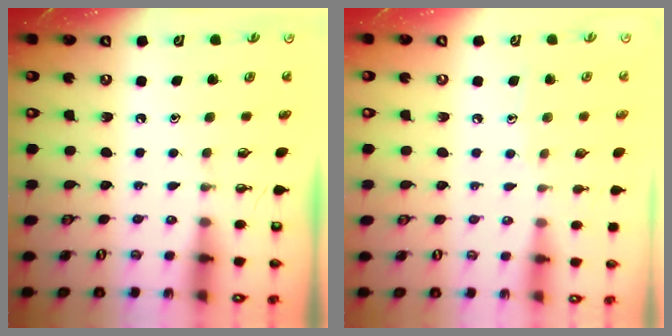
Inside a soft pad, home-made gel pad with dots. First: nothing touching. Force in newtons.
{"total": 6.0, "press": 5.9, "slide": 0.7}